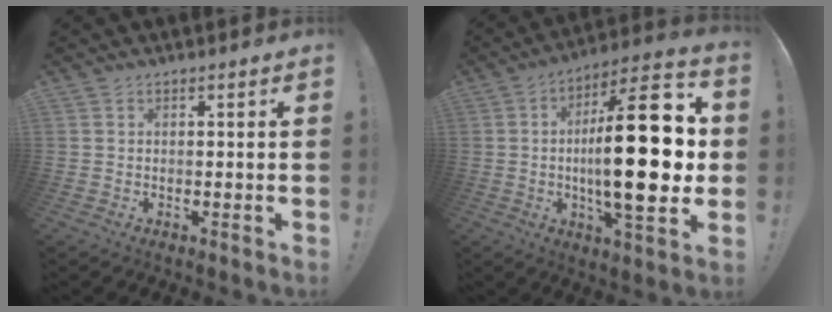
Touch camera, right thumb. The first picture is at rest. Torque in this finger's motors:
{"motor_torque": [2.21, 2.80, 2.46, -0.30, 0.27]}